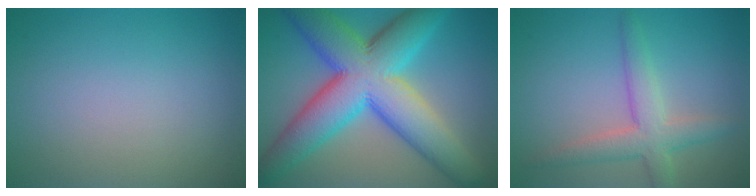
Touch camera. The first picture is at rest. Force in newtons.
{"total": 13.1, "press": 13.1, "slide": 0.2}
{"total": 4.0, "press": 4.0, "slide": 0.3}